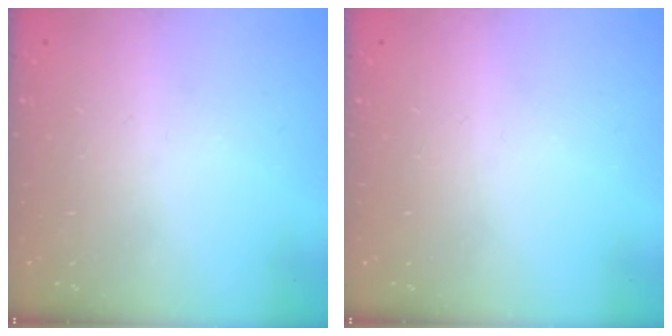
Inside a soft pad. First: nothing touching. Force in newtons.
{"total": 0.0}